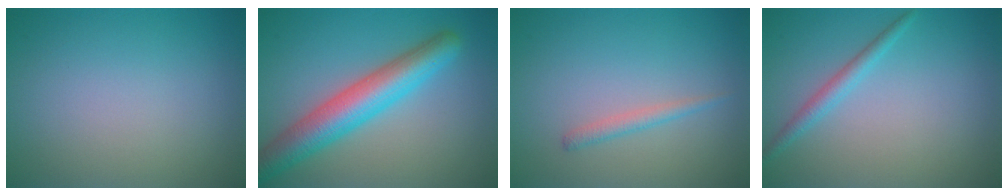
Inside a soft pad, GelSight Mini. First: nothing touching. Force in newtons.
{"total": 6.6, "press": 6.6, "slide": 0.2}
{"total": 1.2, "press": 1.2, "slide": 0.1}
{"total": 1.8, "press": 1.7, "slide": 0.1}